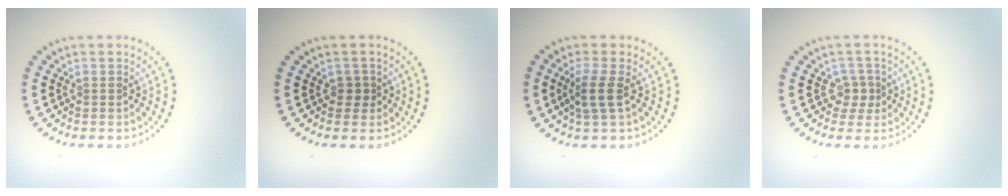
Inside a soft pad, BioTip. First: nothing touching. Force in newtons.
{"total": 1.1, "press": 0.8, "slide": 0.7}
{"total": 2.3, "press": 1.8, "slide": 1.3}
{"total": 1.7, "press": 1.3, "slide": 1.1}